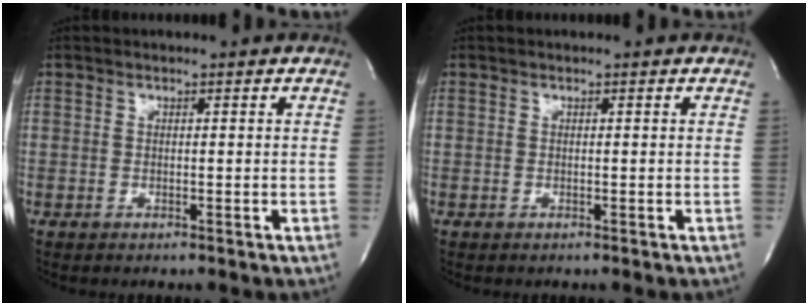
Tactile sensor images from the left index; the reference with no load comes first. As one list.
[{"total": 0.0}]